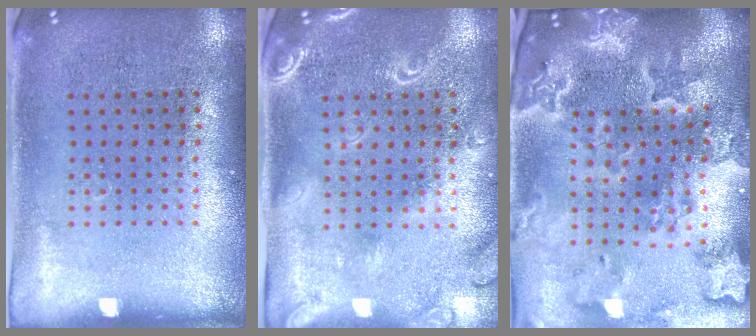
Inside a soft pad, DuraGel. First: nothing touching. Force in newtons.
{"total": 2.1, "press": 1.9, "slide": 1.0}
{"total": 4.7, "press": 3.8, "slide": 2.8}